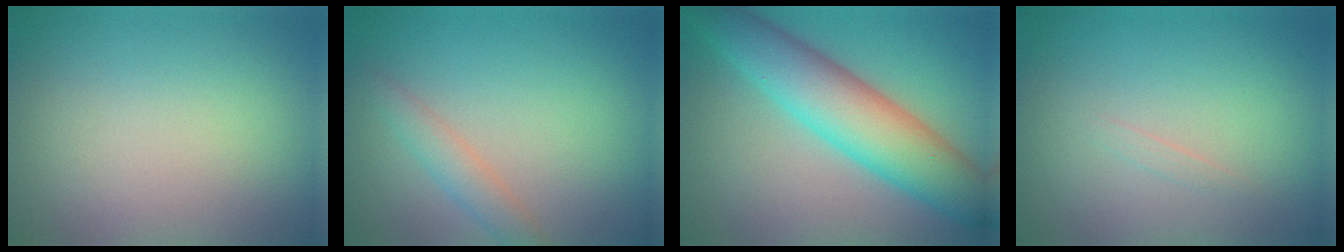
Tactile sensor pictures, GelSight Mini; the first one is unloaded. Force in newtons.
{"total": 2.1, "press": 2.1, "slide": 0.1}
{"total": 8.6, "press": 8.6, "slide": 0.2}
{"total": 0.5, "press": 0.5, "slide": 0.1}